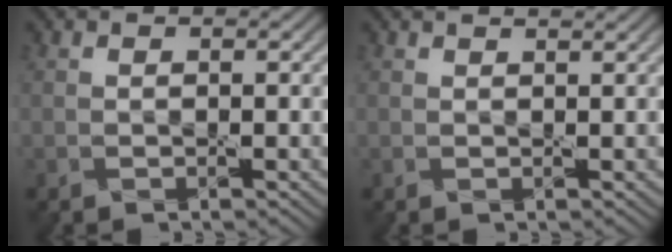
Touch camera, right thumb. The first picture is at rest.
{"total": 0.9, "force": [0.8, 0.0, 0.3], "torque": [-0.010, -0.003, 0.009]}